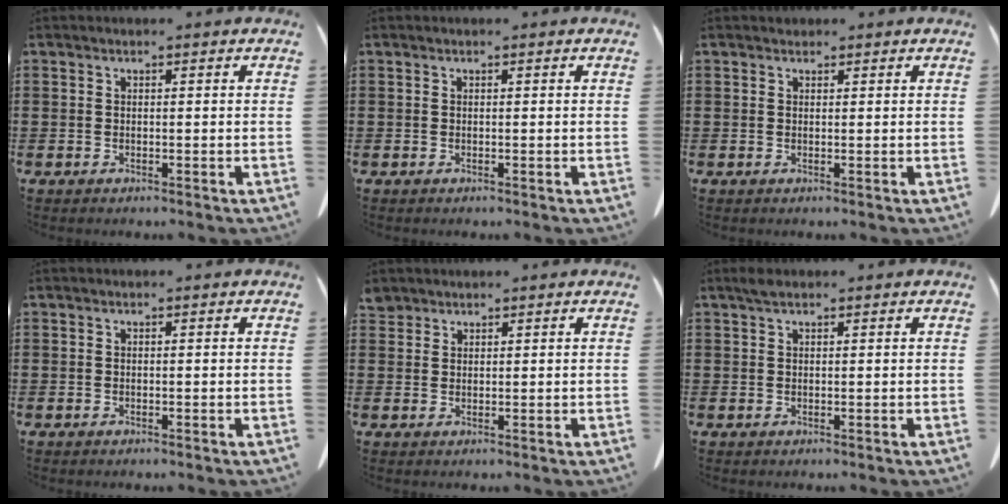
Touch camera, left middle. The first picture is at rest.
{"total": 0.0}
{"total": 0.6, "force": [0.5, 0.3, 0.0], "torque": [0.000, 0.001, 0.010]}
{"total": 0.0}
{"total": 1.9, "force": [1.8, 0.8, 0.3], "torque": [-0.011, 0.001, 0.036]}
{"total": 1.3, "force": [0.9, 0.4, 0.9], "torque": [-0.020, 0.001, 0.017]}